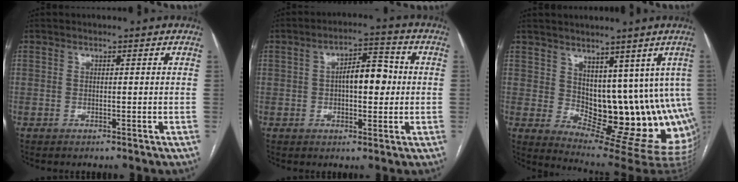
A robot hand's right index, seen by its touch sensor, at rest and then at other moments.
{"total": 7.2, "force": [0.3, 3.1, 6.5], "torque": [-0.099, 0.022, 0.003]}
{"total": 12.6, "force": [3.3, 6.5, 10.2], "torque": [-0.123, -0.006, 0.066]}